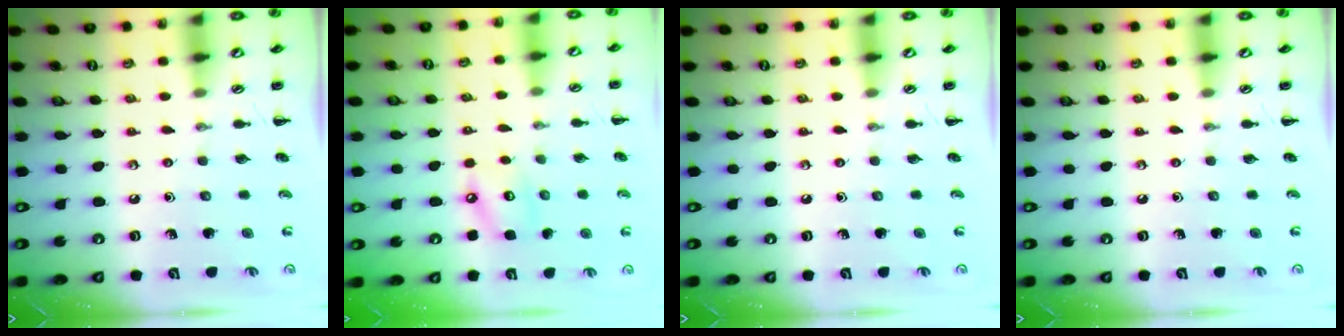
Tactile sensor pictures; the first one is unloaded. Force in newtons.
{"total": 6.4, "press": 6.4, "slide": 0.7}
{"total": 0.0}
{"total": 0.0}